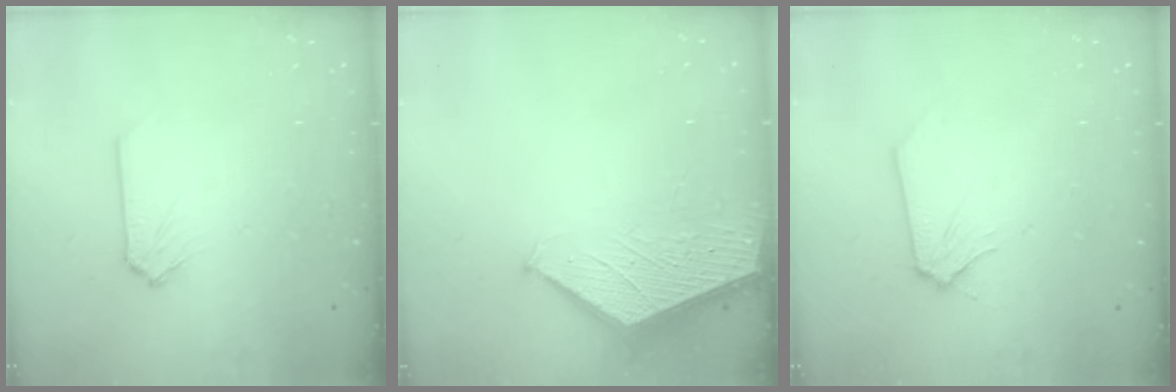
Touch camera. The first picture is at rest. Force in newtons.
{"total": 1.4, "press": 1.4, "slide": 0.2}
{"total": 0.0}